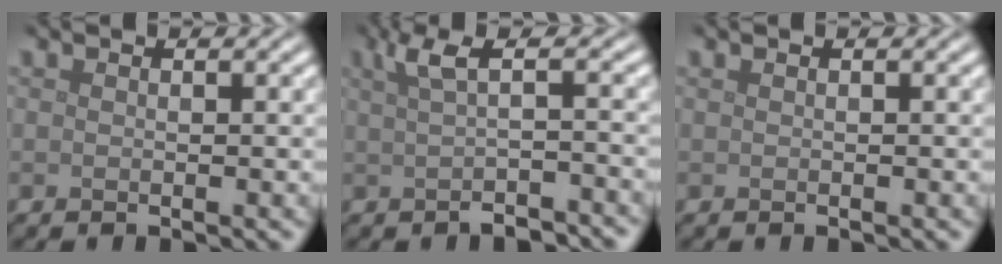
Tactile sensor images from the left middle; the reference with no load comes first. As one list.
[{"total": 3.4, "force": [0.1, 1.1, 3.2], "torque": [-0.051, 0.006, 0.000]}, {"total": 0.0}]